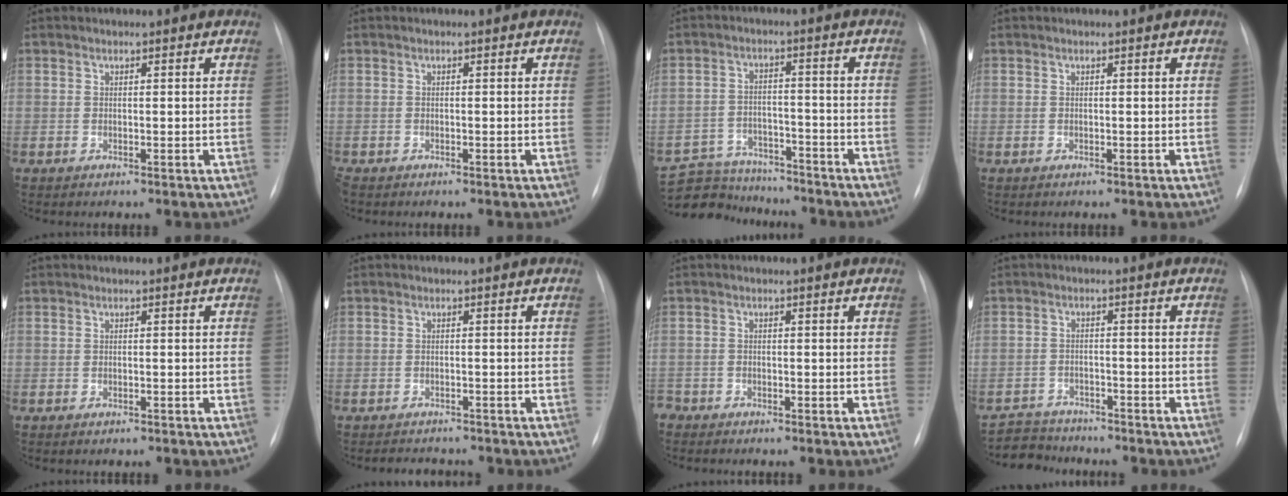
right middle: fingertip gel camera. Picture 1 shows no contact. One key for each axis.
{"total": 0.9, "fx": -0.8, "fy": 0.2, "fz": 0.4, "tx": -0.010, "ty": -0.001, "tz": -0.013}
{"total": 10.7, "fx": -10.0, "fy": 3.6, "fz": 0.9, "tx": -0.015, "ty": 0.019, "tz": -0.154}
{"total": 0.0}
{"total": 0.8, "fx": -0.6, "fy": 0.4, "fz": 0.4, "tx": -0.006, "ty": -0.001, "tz": -0.005}
{"total": 3.8, "fx": -3.5, "fy": 1.4, "fz": 0.7, "tx": -0.009, "ty": -0.003, "tz": -0.046}
{"total": 1.8, "fx": -1.7, "fy": 0.6, "fz": -0.2, "tx": 0.007, "ty": -0.002, "tz": -0.031}
{"total": 5.2, "fx": -4.9, "fy": 1.4, "fz": -0.6, "tx": 0.016, "ty": -0.003, "tz": -0.084}